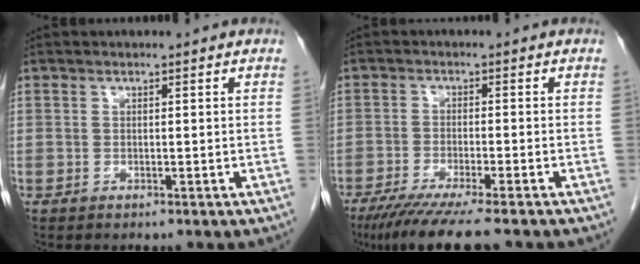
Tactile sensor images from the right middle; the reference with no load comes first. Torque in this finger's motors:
{"motor_torque": [1.19, -0.95, 0.15, 0.09]}